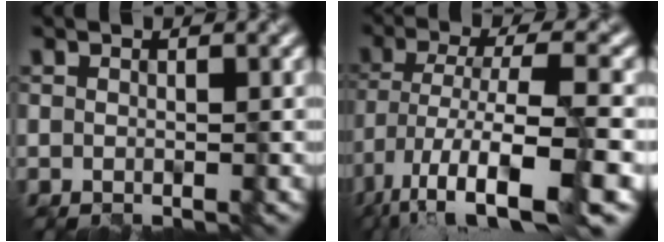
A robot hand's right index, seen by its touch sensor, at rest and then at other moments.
{"total": 12.0, "force": [-6.4, 3.1, 9.7], "torque": [-0.180, -0.004, -0.109]}